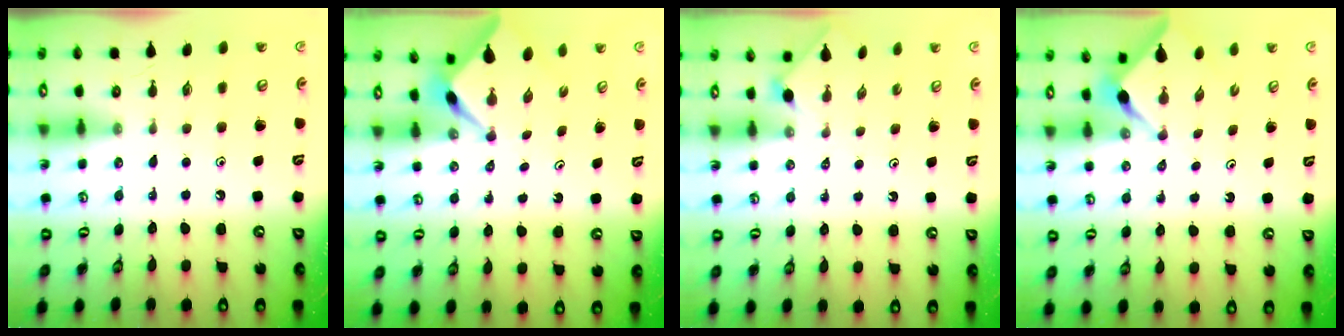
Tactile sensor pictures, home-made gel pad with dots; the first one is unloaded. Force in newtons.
{"total": 2.7, "press": 2.7, "slide": 0.2}
{"total": 1.7, "press": 1.7, "slide": 0.4}
{"total": 2.9, "press": 2.9, "slide": 0.3}